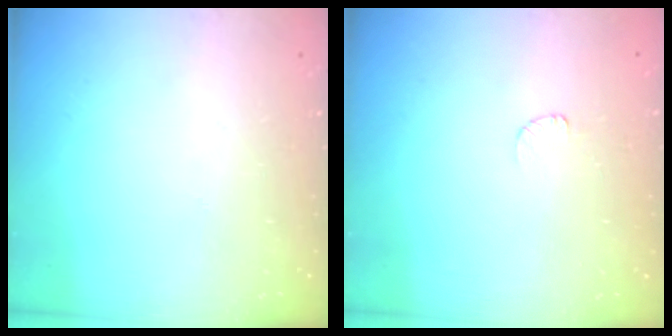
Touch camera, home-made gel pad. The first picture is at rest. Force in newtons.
{"total": 3.3, "press": 3.2, "slide": 0.4}